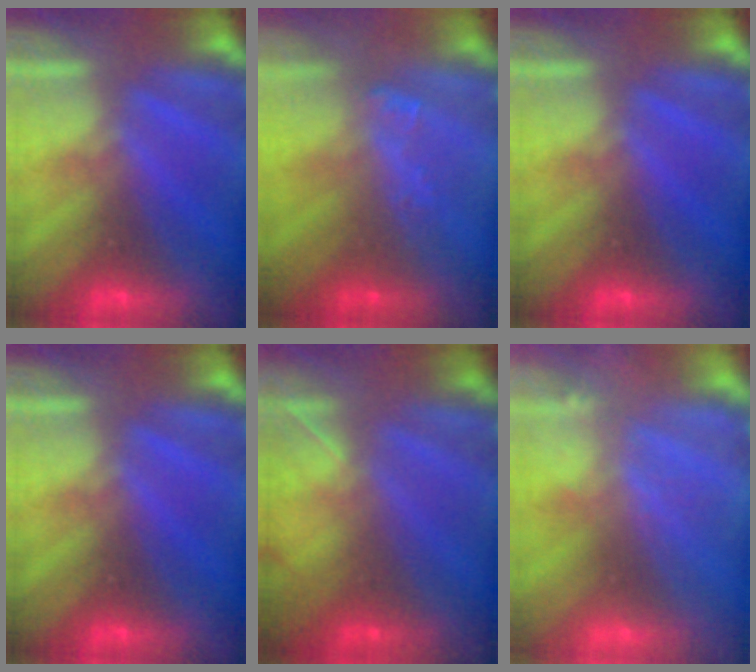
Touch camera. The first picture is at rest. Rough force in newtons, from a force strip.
{"total": 2.2}
{"total": 0.0}
{"total": 0.0}
{"total": 1.3}
{"total": 2.1}